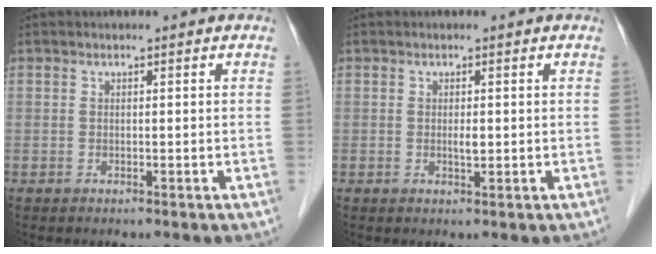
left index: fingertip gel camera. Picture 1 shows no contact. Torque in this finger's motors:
{"motor_torque": [0.37, 0.10, 0.04, 0.00]}